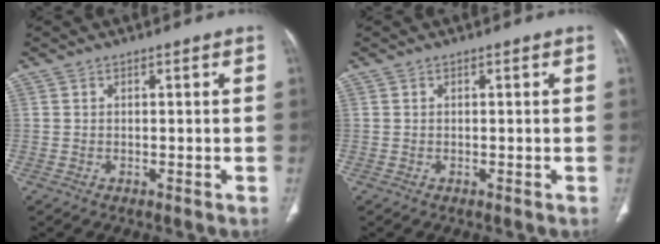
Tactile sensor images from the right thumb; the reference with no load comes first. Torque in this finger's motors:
{"motor_torque": [-0.37, 0.37, -0.22, 0.06, 0.00]}